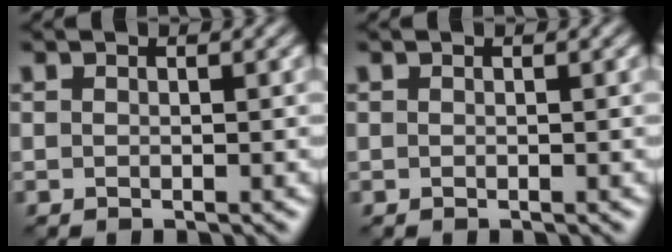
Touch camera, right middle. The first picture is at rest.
{"total": 0.0}